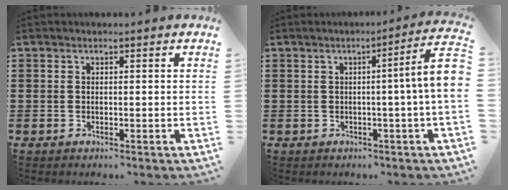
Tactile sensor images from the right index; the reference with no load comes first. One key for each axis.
{"total": 7.3, "fx": 0.5, "fy": -0.4, "fz": 7.3, "tx": -0.104, "ty": -0.021, "tz": 0.002}